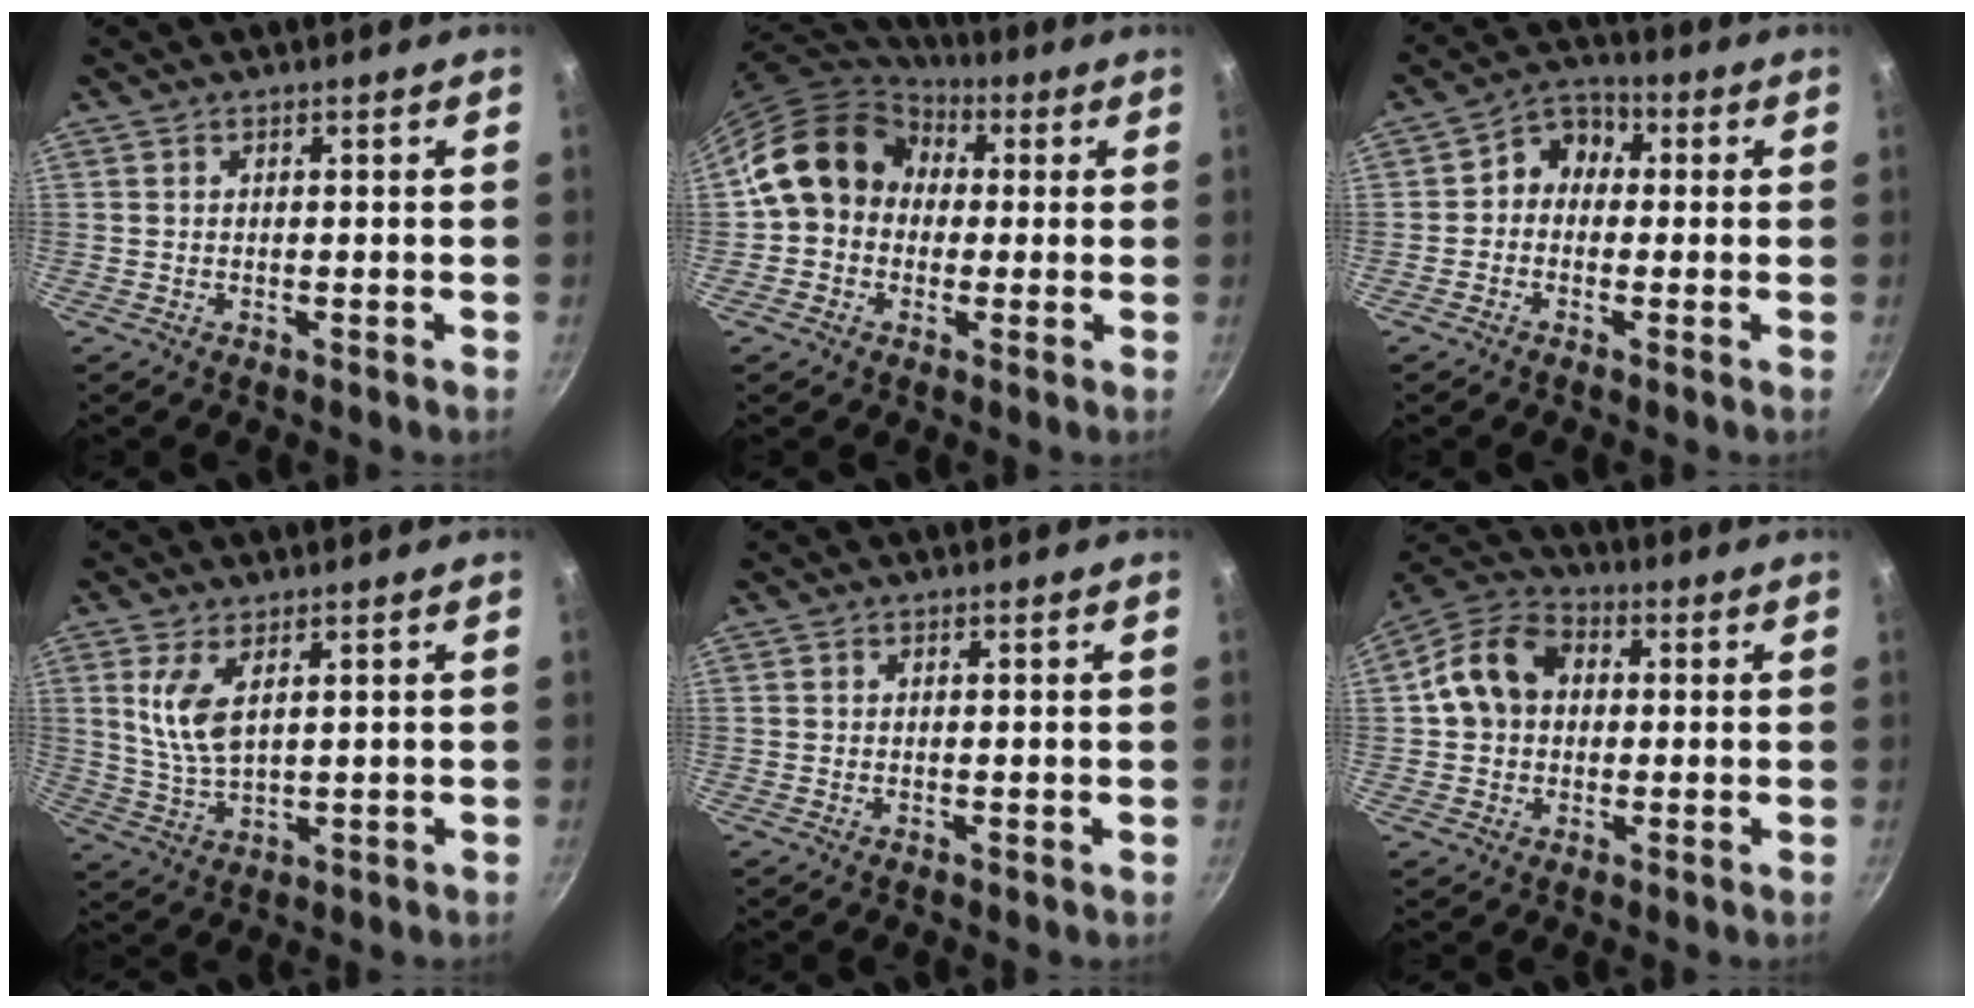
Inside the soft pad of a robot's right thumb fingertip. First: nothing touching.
{"total": 14.5, "force": [1.6, 12.2, 7.7], "torque": [-0.102, 0.035, 0.009]}
{"total": 6.3, "force": [0.1, 5.3, 3.3], "torque": [-0.018, 0.020, -0.022]}
{"total": 7.3, "force": [2.7, 3.2, 5.9], "torque": [-0.116, -0.023, 0.060]}
{"total": 0.0}
{"total": 11.4, "force": [1.4, 9.1, 6.7], "torque": [-0.093, 0.023, 0.005]}